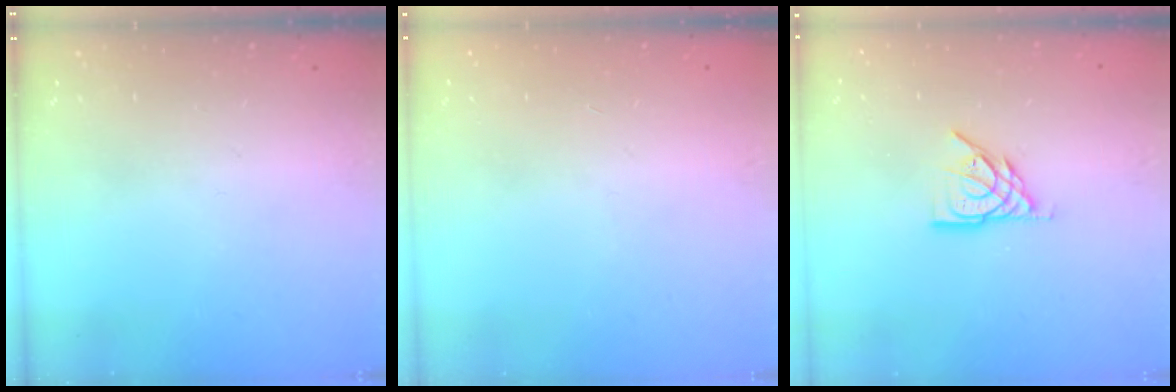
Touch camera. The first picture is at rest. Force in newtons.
{"total": 1.0, "press": 0.9, "slide": 0.3}
{"total": 8.3, "press": 8.3, "slide": 0.6}